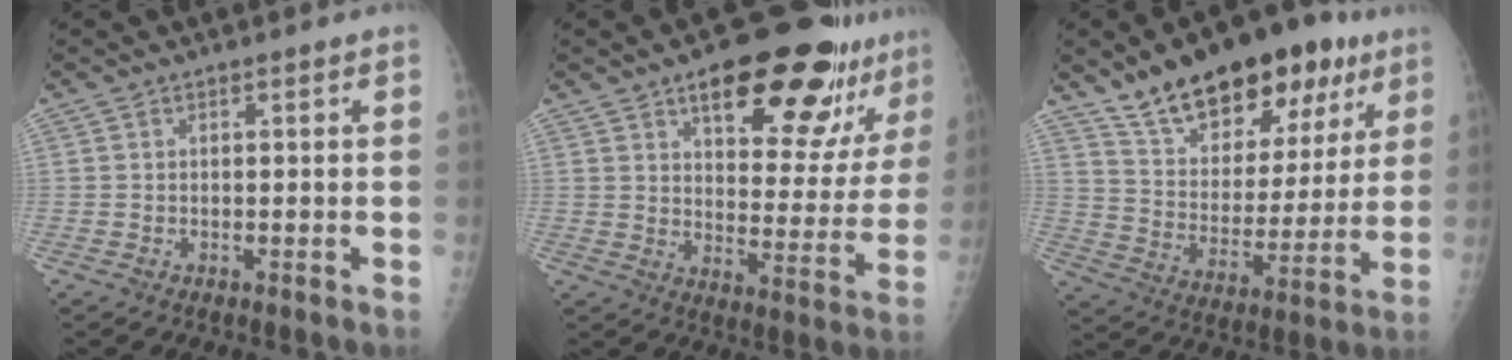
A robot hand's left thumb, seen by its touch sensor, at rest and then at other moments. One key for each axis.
{"total": 21.7, "fx": 14.1, "fy": 8.3, "fz": 14.3, "tx": -0.146, "ty": -0.058, "tz": 0.195}
{"total": 23.4, "fx": 15.2, "fy": 11.7, "fz": 13.5, "tx": -0.168, "ty": -0.043, "tz": 0.244}